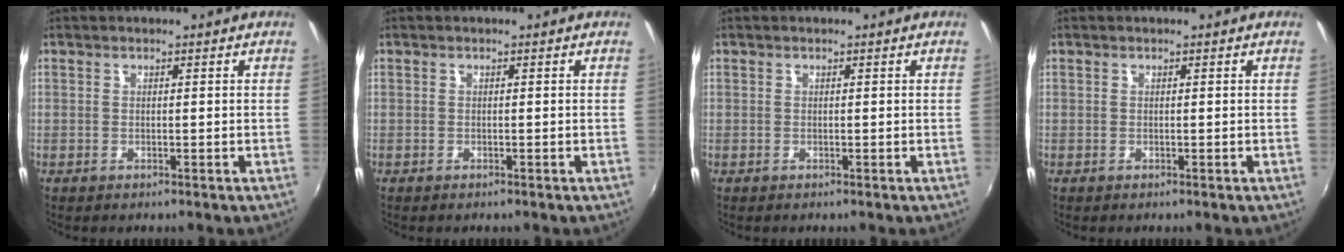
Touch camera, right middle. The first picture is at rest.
{"total": 0.0}
{"total": 0.0}
{"total": 0.0}